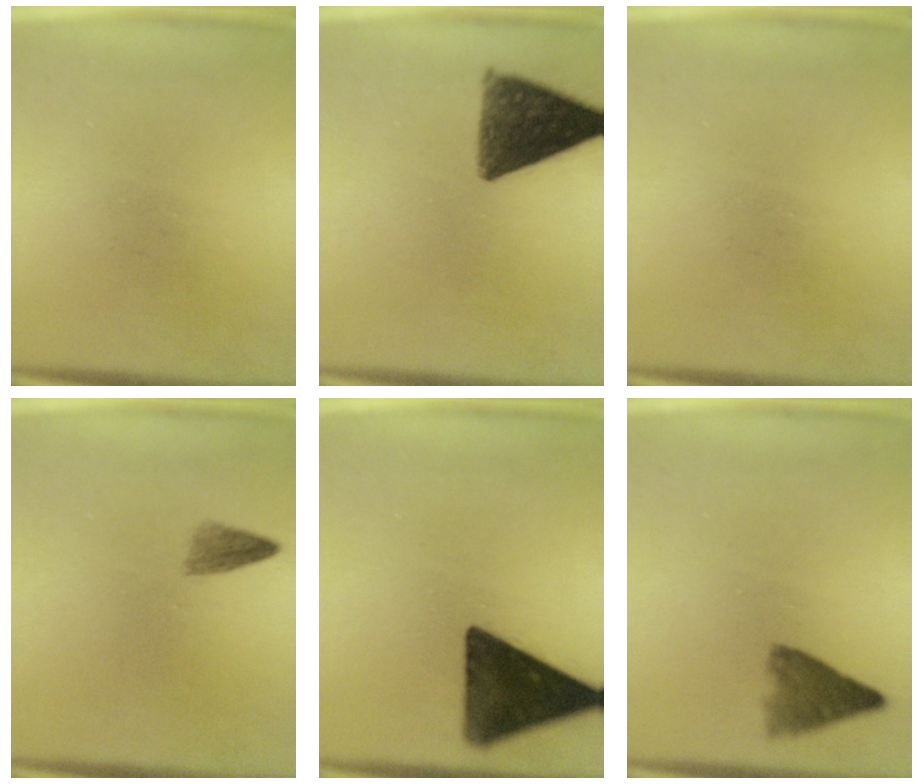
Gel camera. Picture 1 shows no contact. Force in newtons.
{"total": 10.4}
{"total": 0.0}
{"total": 1.7}
{"total": 14.9}
{"total": 4.4}